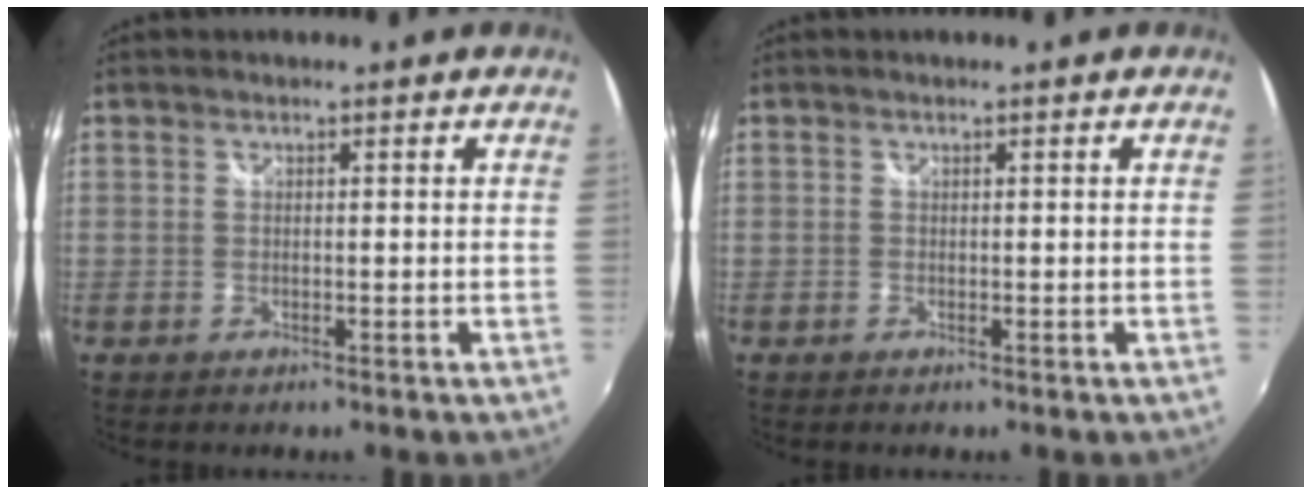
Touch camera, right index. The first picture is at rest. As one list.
[{"total": 0.0}]